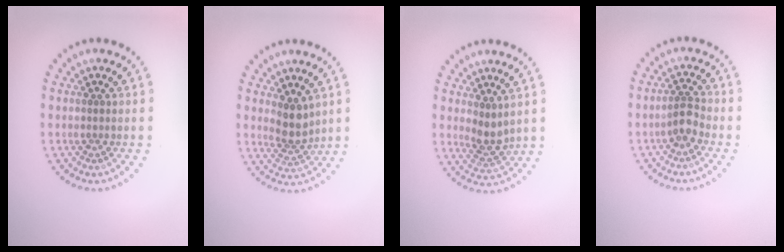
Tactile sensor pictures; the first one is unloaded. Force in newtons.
{"total": 2.7, "press": 2.2, "slide": 1.5}
{"total": 2.3, "press": 2.0, "slide": 1.1}
{"total": 2.1, "press": 1.7, "slide": 1.1}